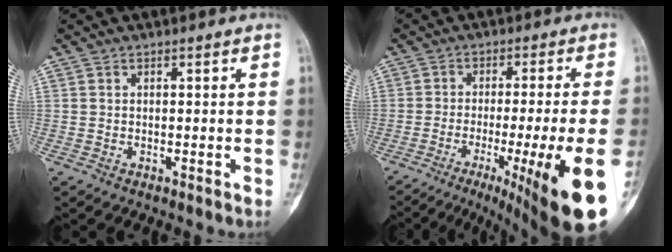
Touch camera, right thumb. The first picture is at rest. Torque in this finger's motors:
{"motor_torque": [0.74, 0.92, 2.01, -0.76, 0.15]}